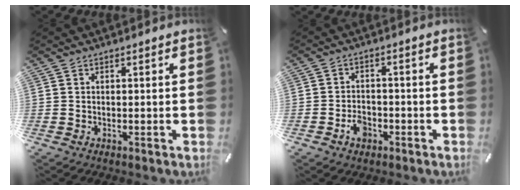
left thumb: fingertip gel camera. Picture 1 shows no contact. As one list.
[{"total": 4.2, "force": [-2.0, 3.0, 2.0], "torque": [-0.039, 0.006, -0.037]}]